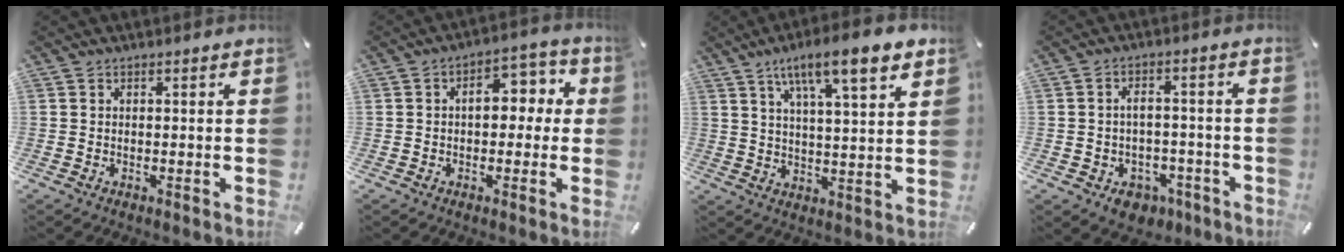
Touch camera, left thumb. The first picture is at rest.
{"total": 8.1, "force": [0.6, 5.1, 6.2], "torque": [-0.074, 0.003, -0.001]}
{"total": 11.2, "force": [7.8, 2.1, 7.8], "torque": [-0.128, -0.037, 0.129]}
{"total": 6.1, "force": [-2.2, 4.7, 3.2], "torque": [-0.047, 0.022, -0.035]}